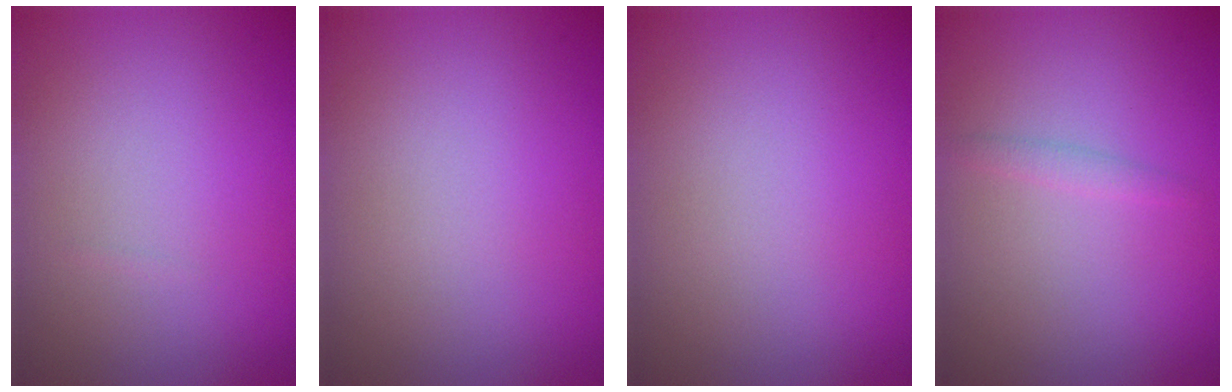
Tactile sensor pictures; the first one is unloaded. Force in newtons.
{"total": 0.0}
{"total": 0.0}
{"total": 0.9, "press": 0.9, "slide": 0.0}